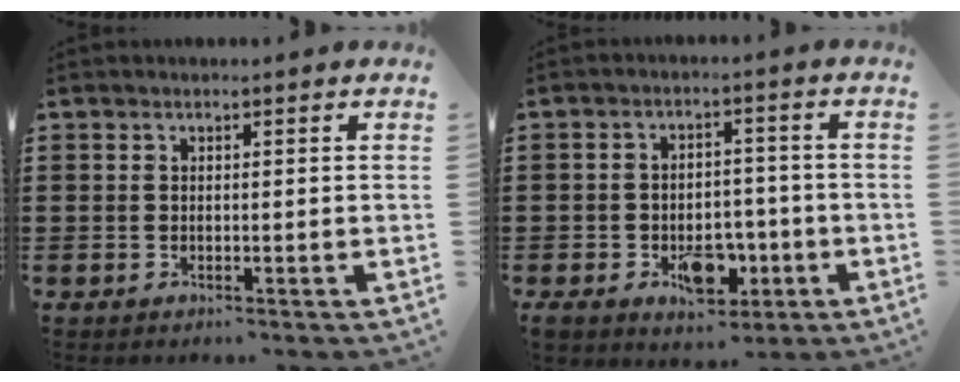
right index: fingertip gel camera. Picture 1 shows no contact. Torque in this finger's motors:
{"motor_torque": [1.58, 0.56, 0.65, 0.10]}